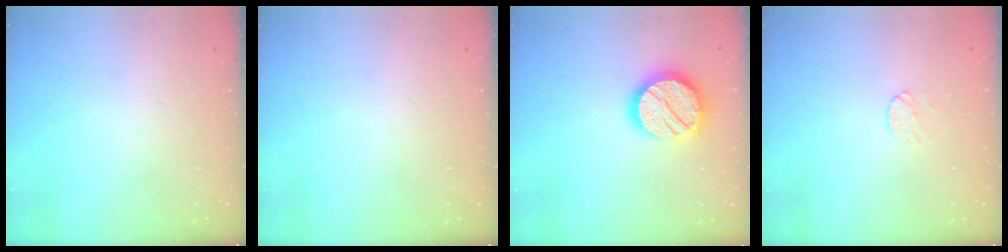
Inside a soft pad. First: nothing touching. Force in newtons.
{"total": 0.0}
{"total": 17.3, "press": 17.3, "slide": 1.1}
{"total": 4.8, "press": 4.7, "slide": 0.4}